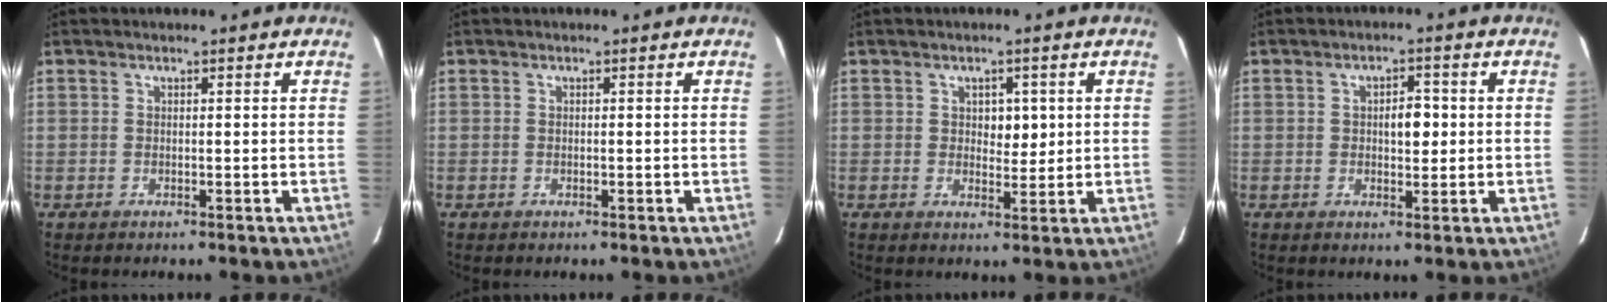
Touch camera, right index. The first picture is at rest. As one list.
[{"total": 0.0}, {"total": 3.2, "force": [0.8, 2.0, 2.3], "torque": [-0.024, -0.001, 0.013]}, {"total": 3.7, "force": [0.2, 1.7, 3.2], "torque": [-0.049, 0.006, 0.006]}]